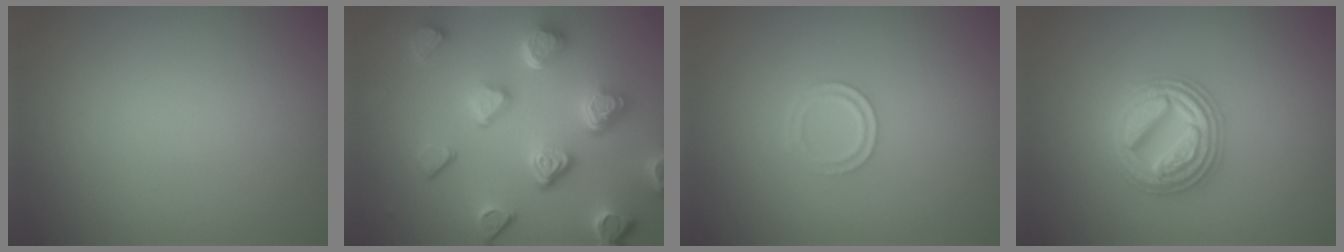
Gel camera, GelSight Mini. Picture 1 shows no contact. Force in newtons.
{"total": 6.8, "press": 5.3, "slide": 4.2}
{"total": 1.4, "press": 1.4, "slide": 0.3}
{"total": 4.9, "press": 4.9, "slide": 0.7}